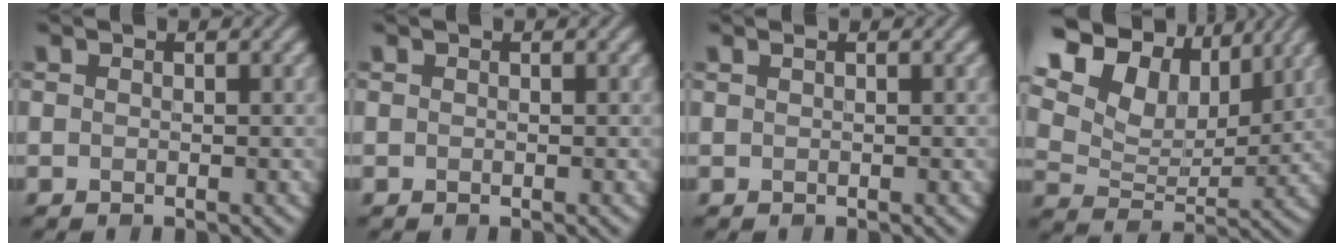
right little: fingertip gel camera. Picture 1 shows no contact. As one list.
[{"total": 0.0}, {"total": 0.8, "force": [0.4, 0.4, 0.6], "torque": [-0.005, -0.001, 0.001]}, {"total": 13.0, "force": [7.0, 8.1, 7.3], "torque": [-0.167, 0.033, 0.106]}]